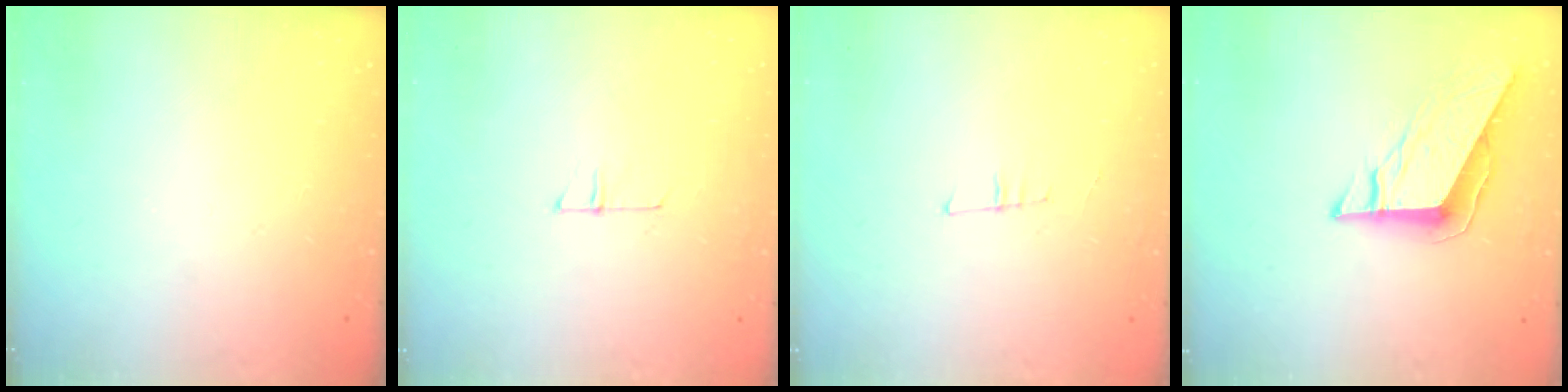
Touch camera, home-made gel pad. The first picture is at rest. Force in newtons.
{"total": 4.5, "press": 4.5, "slide": 0.4}
{"total": 6.6, "press": 5.9, "slide": 2.9}
{"total": 9.1, "press": 9.1, "slide": 0.3}